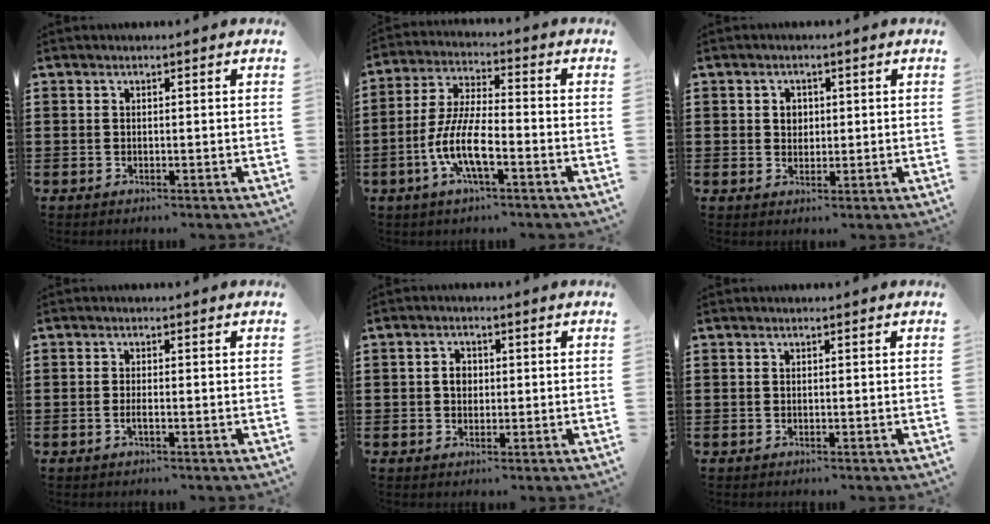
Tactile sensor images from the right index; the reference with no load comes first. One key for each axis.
{"total": 9.0, "fx": -3.6, "fy": 2.4, "fz": 7.9, "tx": -0.185, "ty": -0.012, "tz": -0.075}
{"total": 2.0, "fx": 0.4, "fy": 1.7, "fz": 0.9, "tx": -0.023, "ty": 0.011, "tz": 0.006}
{"total": 1.2, "fx": -0.5, "fy": 0.2, "fz": 1.1, "tx": -0.021, "ty": -0.002, "tz": -0.009}
{"total": 2.3, "fx": 0.1, "fy": 1.8, "fz": 1.5, "tx": -0.032, "ty": 0.008, "tz": 0.000}
{"total": 0.0}